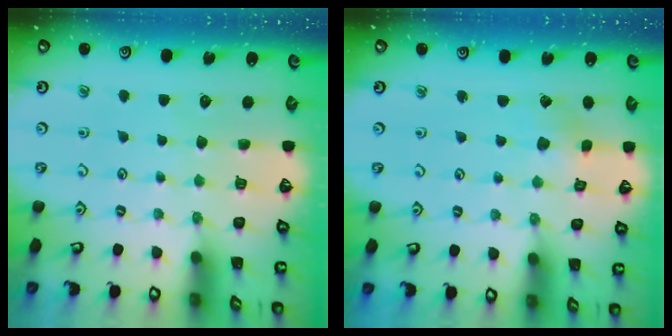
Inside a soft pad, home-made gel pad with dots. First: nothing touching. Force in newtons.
{"total": 2.0, "press": 1.9, "slide": 0.3}